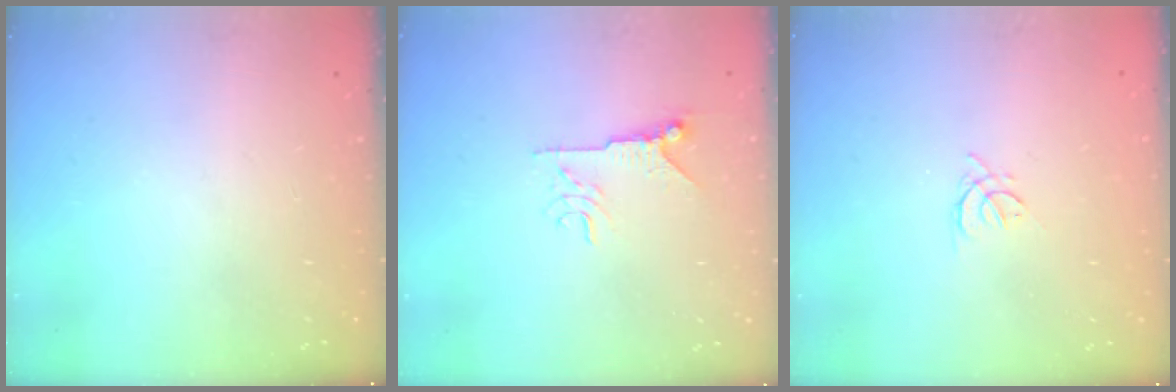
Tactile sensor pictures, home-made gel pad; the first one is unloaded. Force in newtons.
{"total": 7.3, "press": 7.3, "slide": 0.6}
{"total": 2.4, "press": 2.3, "slide": 0.6}